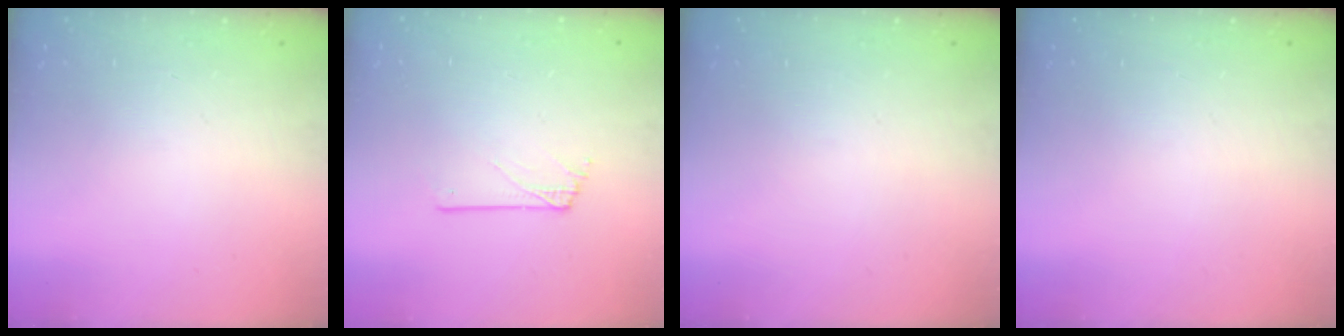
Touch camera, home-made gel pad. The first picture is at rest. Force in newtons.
{"total": 0.6, "press": 0.6, "slide": 0.1}
{"total": 0.0}
{"total": 0.0}